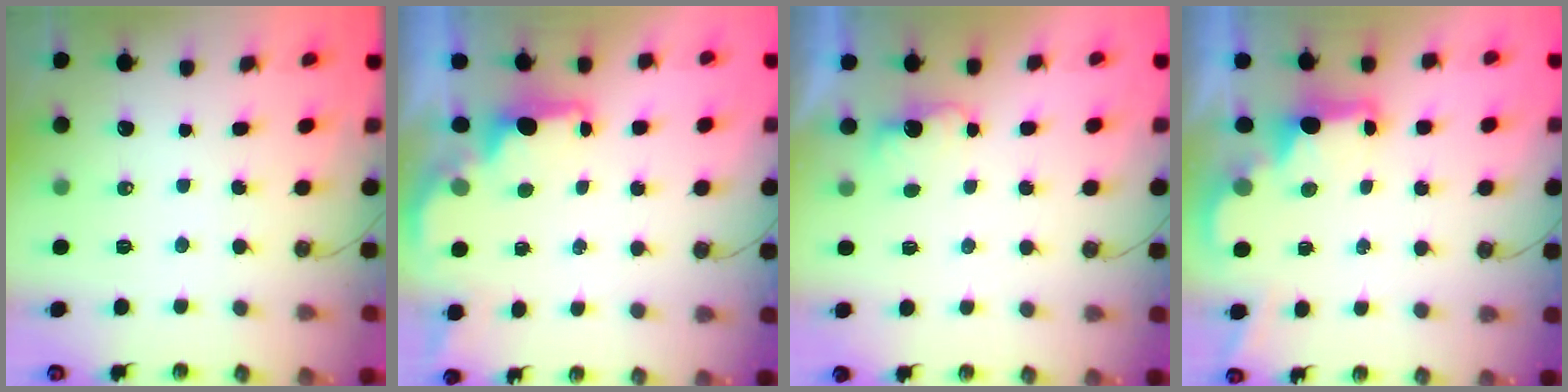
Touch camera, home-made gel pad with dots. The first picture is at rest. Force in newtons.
{"total": 2.7, "press": 2.6, "slide": 0.6}
{"total": 2.6, "press": 2.5, "slide": 0.9}
{"total": 2.7, "press": 2.7, "slide": 0.6}